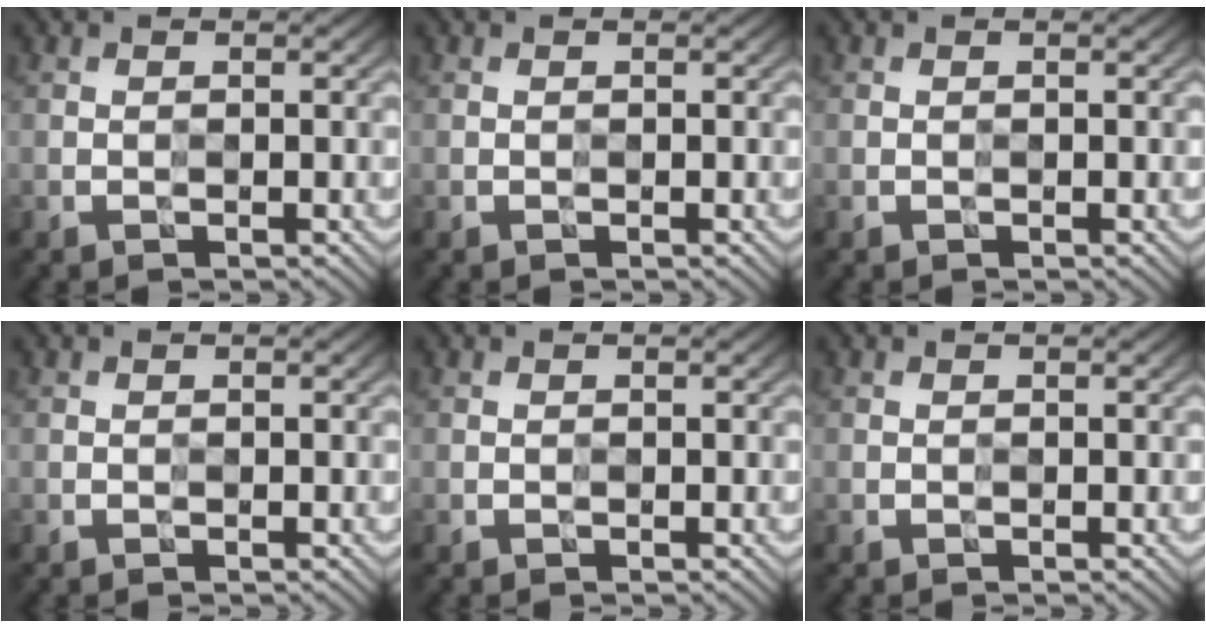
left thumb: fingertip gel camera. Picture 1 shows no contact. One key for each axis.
{"total": 0.0}
{"total": 0.0}
{"total": 0.0}
{"total": 0.0}
{"total": 0.0}